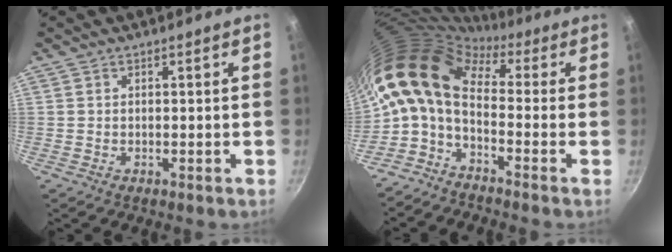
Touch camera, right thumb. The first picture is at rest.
{"total": 14.6, "force": [0.0, 8.8, 11.7], "torque": [-0.236, 0.030, -0.025]}